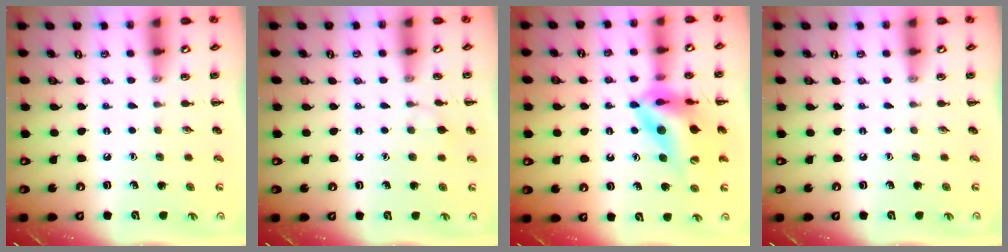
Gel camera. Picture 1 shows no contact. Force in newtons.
{"total": 5.5, "press": 5.2, "slide": 1.7}
{"total": 15.1, "press": 14.4, "slide": 4.7}
{"total": 0.0}